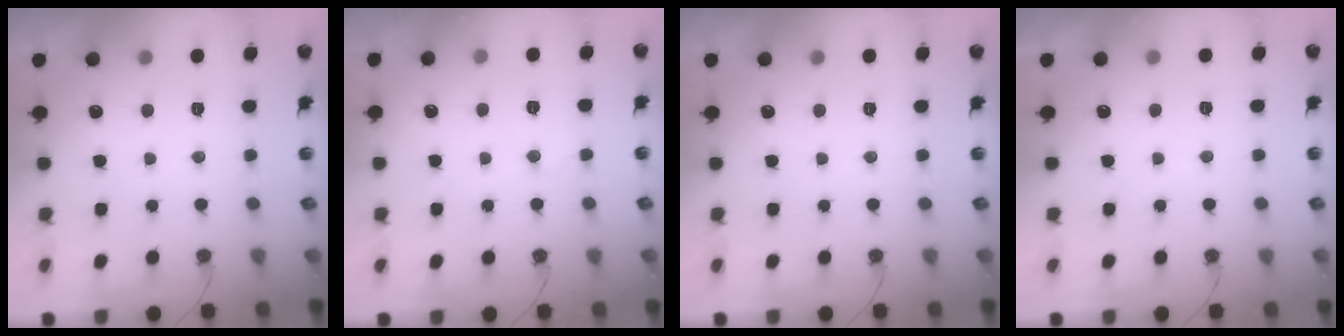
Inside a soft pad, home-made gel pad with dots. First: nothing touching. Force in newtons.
{"total": 5.2, "press": 5.2, "slide": 0.8}
{"total": 0.0}
{"total": 3.2, "press": 3.1, "slide": 0.6}